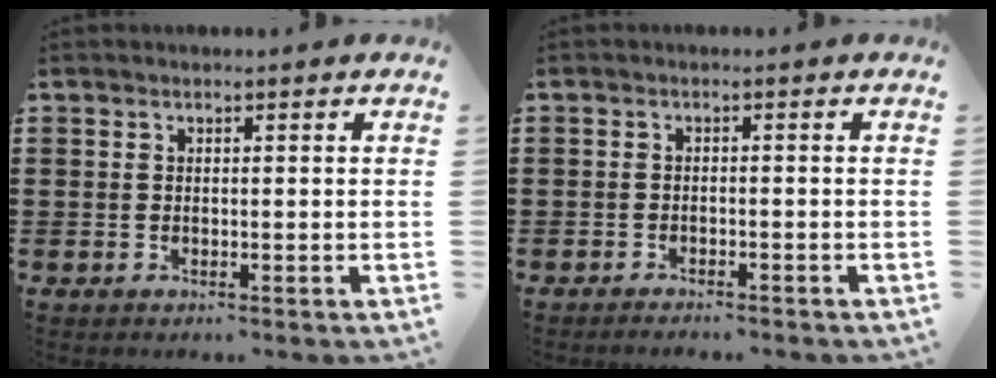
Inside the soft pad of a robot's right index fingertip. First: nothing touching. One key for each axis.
{"total": 1.2, "fx": -1.2, "fy": 0.1, "fz": 0.0, "tx": -0.004, "ty": 0.003, "tz": -0.025}